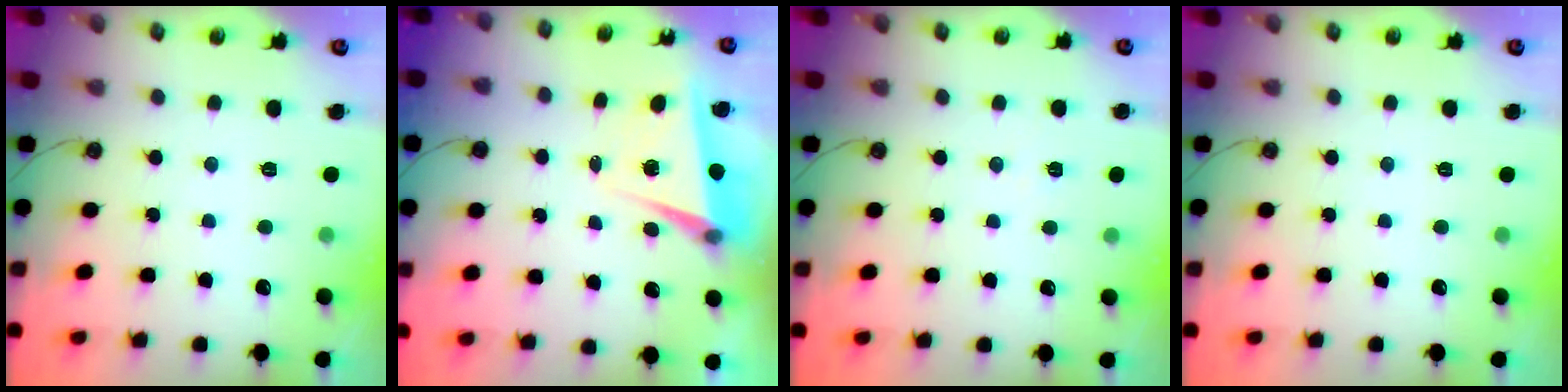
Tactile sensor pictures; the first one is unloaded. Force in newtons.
{"total": 6.9, "press": 6.8, "slide": 0.8}
{"total": 5.1, "press": 2.5, "slide": 4.4}
{"total": 0.0}